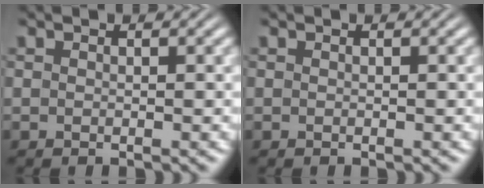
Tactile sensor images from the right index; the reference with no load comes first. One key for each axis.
{"total": 0.0}